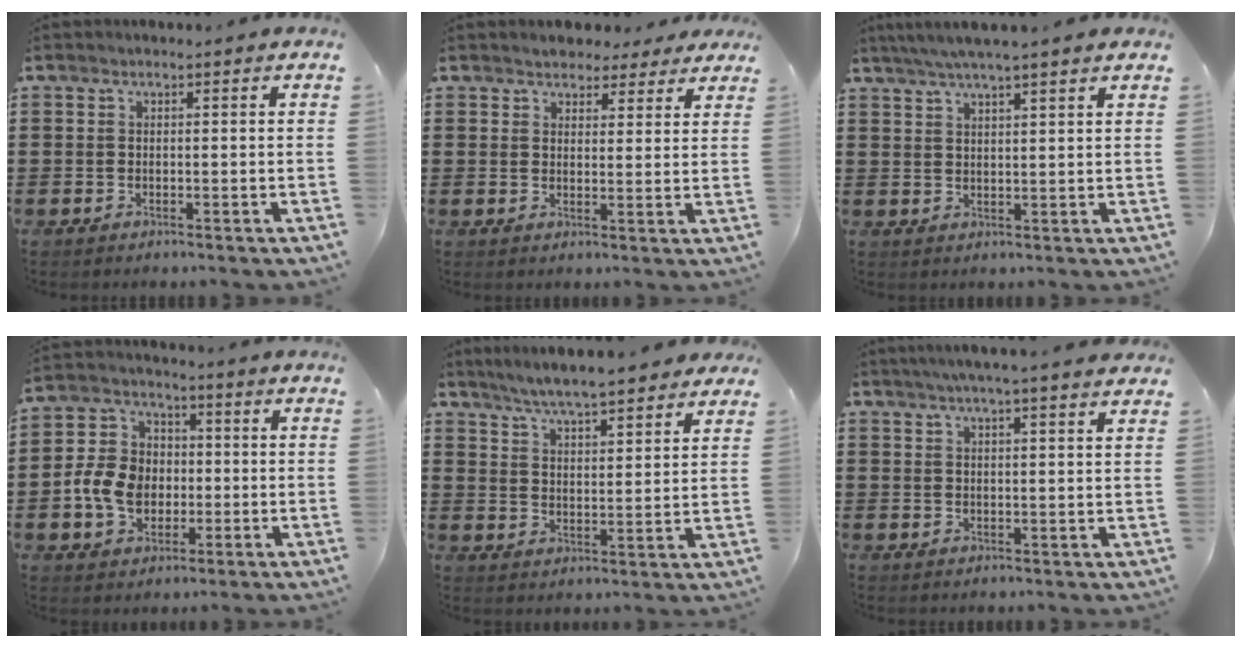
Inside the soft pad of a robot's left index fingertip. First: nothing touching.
{"total": 3.4, "force": [3.1, 1.3, 0.1], "torque": [-0.015, -0.001, 0.059]}
{"total": 3.8, "force": [3.3, -0.3, 1.8], "torque": [-0.045, -0.004, 0.059]}
{"total": 7.9, "force": [-1.5, 6.6, 4.2], "torque": [-0.107, 0.018, -0.029]}
{"total": 5.5, "force": [5.3, 0.2, 1.5], "torque": [-0.052, -0.022, 0.093]}
{"total": 3.6, "force": [3.2, -0.6, 1.6], "torque": [-0.040, -0.004, 0.057]}